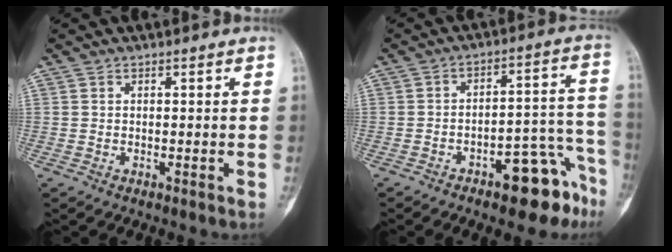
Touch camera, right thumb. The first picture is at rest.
{"total": 12.2, "force": [-7.8, 4.7, 8.1], "torque": [-0.060, 0.078, -0.107]}